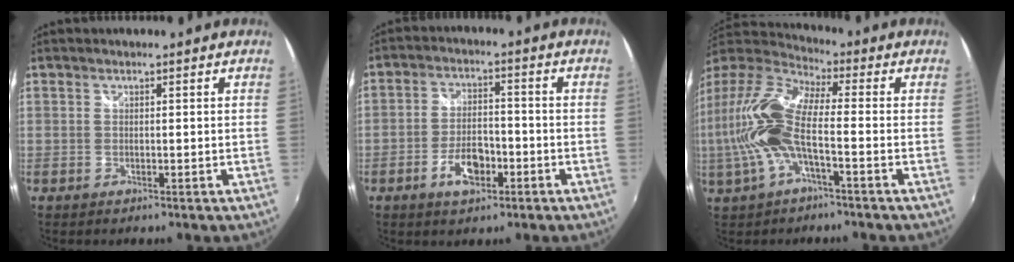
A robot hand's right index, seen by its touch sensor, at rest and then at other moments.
{"total": 7.0, "force": [-3.5, 3.5, 5.0], "torque": [-0.102, 0.002, -0.057]}
{"total": 14.7, "force": [-2.1, 4.8, 13.8], "torque": [-0.280, 0.002, -0.043]}